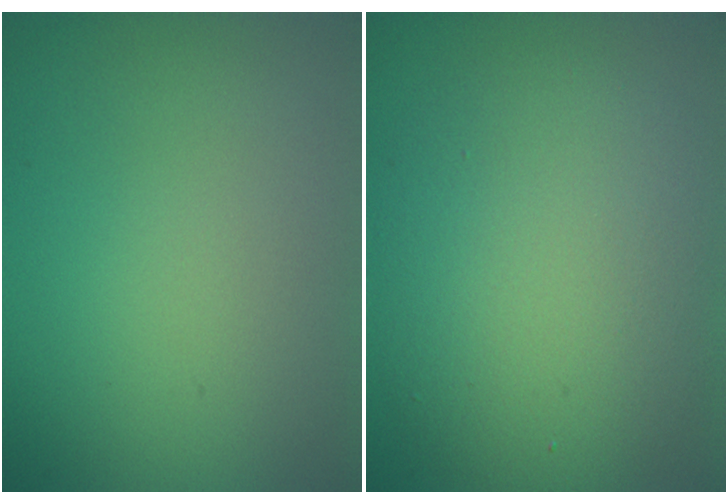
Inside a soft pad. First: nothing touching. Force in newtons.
{"total": 7.8, "press": 7.8, "slide": 0.5}